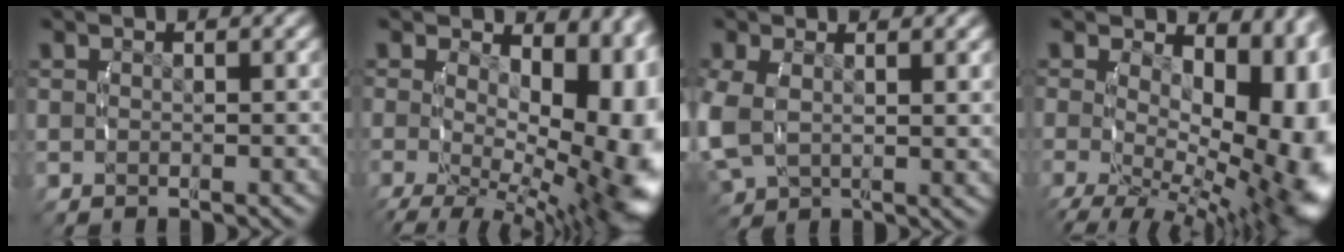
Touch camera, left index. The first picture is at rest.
{"total": 12.7, "force": [-1.4, 6.5, 10.9], "torque": [-0.139, -0.057, 0.005]}
{"total": 4.1, "force": [0.6, 2.9, 2.8], "torque": [-0.091, -0.020, 0.030]}
{"total": 13.9, "force": [-0.7, 7.5, 11.7], "torque": [-0.148, -0.053, 0.014]}